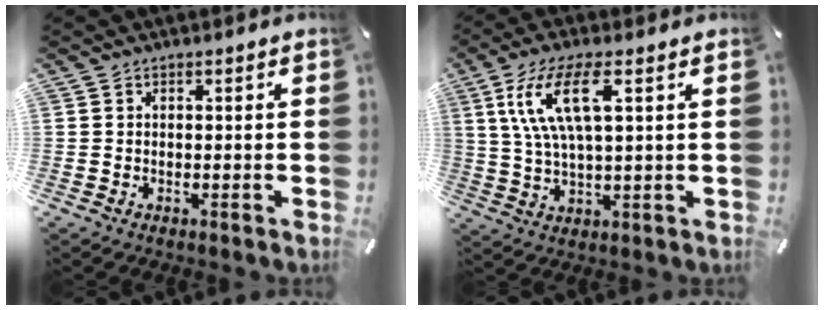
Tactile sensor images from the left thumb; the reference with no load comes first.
{"total": 12.0, "force": [4.7, 3.7, 10.4], "torque": [-0.229, 0.001, 0.078]}